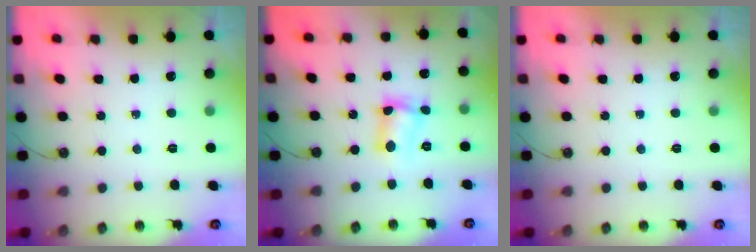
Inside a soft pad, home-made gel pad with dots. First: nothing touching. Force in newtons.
{"total": 6.6, "press": 6.6, "slide": 0.7}
{"total": 0.0}